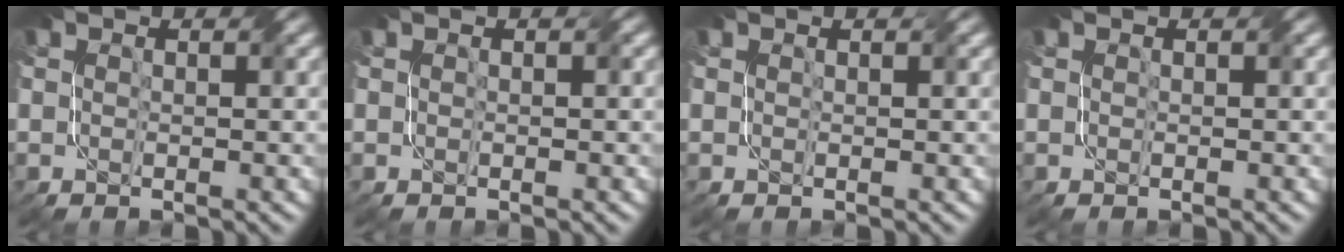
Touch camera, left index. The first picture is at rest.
{"total": 0.0}
{"total": 0.0}
{"total": 0.0}